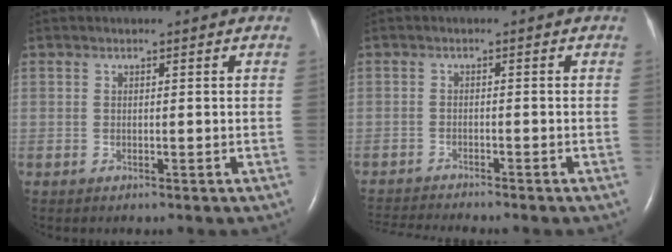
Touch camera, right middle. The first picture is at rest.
{"total": 5.9, "force": [-5.7, -0.9, 1.5], "torque": [-0.022, -0.016, -0.091]}